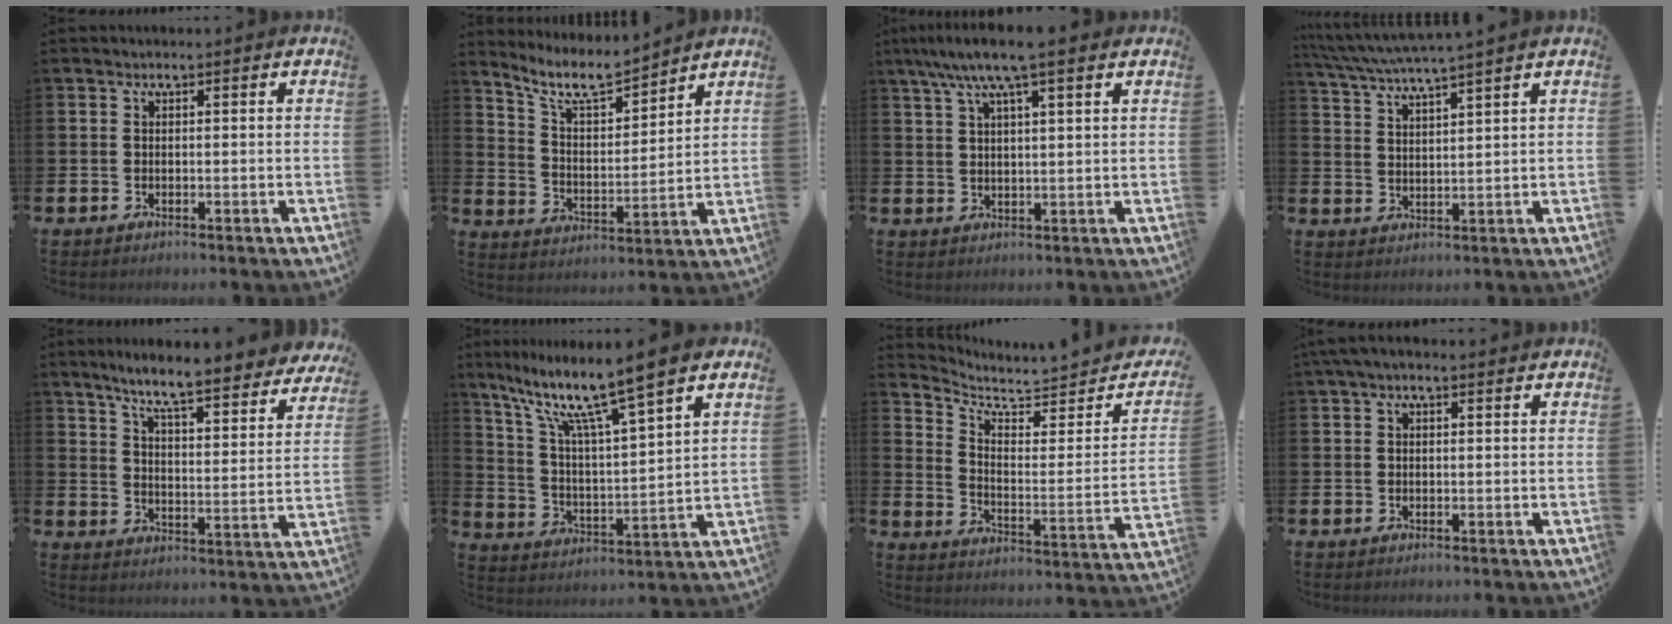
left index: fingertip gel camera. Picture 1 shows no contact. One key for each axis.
{"total": 8.2, "fx": 7.4, "fy": 1.7, "fz": 2.9, "tx": -0.085, "ty": -0.044, "tz": 0.133}
{"total": 7.0, "fx": 5.5, "fy": 0.8, "fz": 4.4, "tx": -0.090, "ty": -0.011, "tz": 0.096}
{"total": 4.5, "fx": 4.2, "fy": -0.5, "fz": 1.4, "tx": -0.043, "ty": -0.024, "tz": 0.072}
{"total": 7.6, "fx": 6.9, "fy": 0.5, "fz": 3.2, "tx": -0.081, "ty": -0.055, "tz": 0.115}
{"total": 10.7, "fx": 8.4, "fy": 1.3, "fz": 6.5, "tx": -0.150, "ty": -0.050, "tz": 0.136}
{"total": 5.3, "fx": 5.2, "fy": 1.0, "fz": 0.6, "tx": -0.029, "ty": -0.063, "tz": 0.082}
{"total": 1.5, "fx": 0.8, "fy": 0.6, "fz": 1.1, "tx": -0.016, "ty": 0.004, "tz": 0.011}